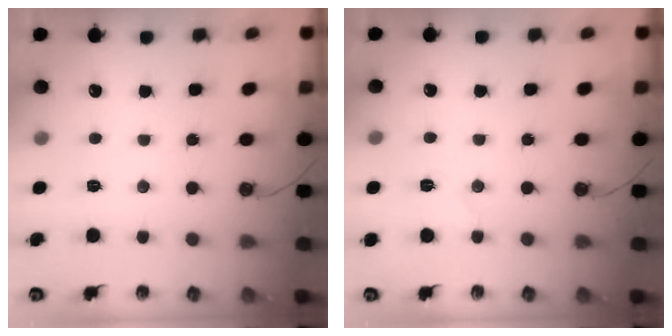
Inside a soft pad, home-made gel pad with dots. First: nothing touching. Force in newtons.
{"total": 5.3, "press": 4.6, "slide": 2.5}